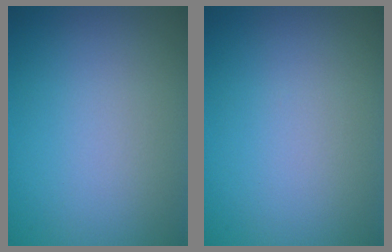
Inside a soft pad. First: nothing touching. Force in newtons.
{"total": 0.0}